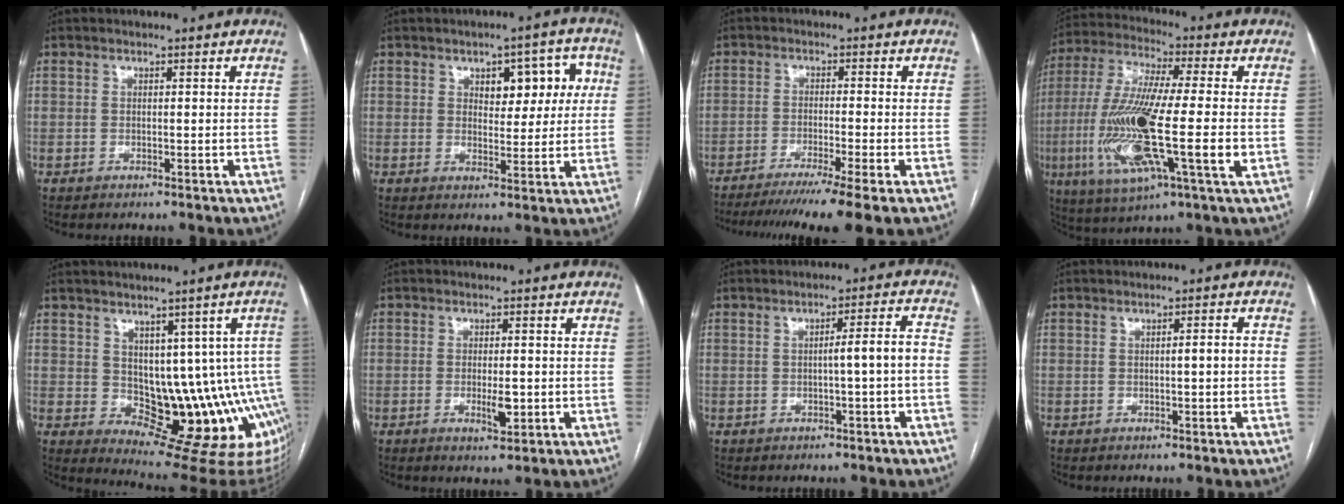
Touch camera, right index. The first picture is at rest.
{"total": 7.6, "force": [2.3, 3.9, 6.2], "torque": [-0.064, 0.024, 0.034]}
{"total": 11.9, "force": [-9.2, -1.7, 7.4], "torque": [-0.104, -0.033, -0.141]}
{"total": 19.1, "force": [-3.4, 1.9, 18.7], "torque": [-0.386, -0.018, -0.059]}
{"total": 12.7, "force": [-0.8, 6.9, 10.6], "torque": [-0.104, 0.015, 0.007]}
{"total": 3.4, "force": [-0.8, 1.0, 3.1], "torque": [-0.056, -0.001, -0.005]}
{"total": 4.4, "force": [-1.0, -0.4, 4.2], "torque": [-0.059, 0.013, -0.013]}
{"total": 2.0, "force": [-0.4, 0.0, 2.0], "torque": [-0.027, 0.003, -0.005]}